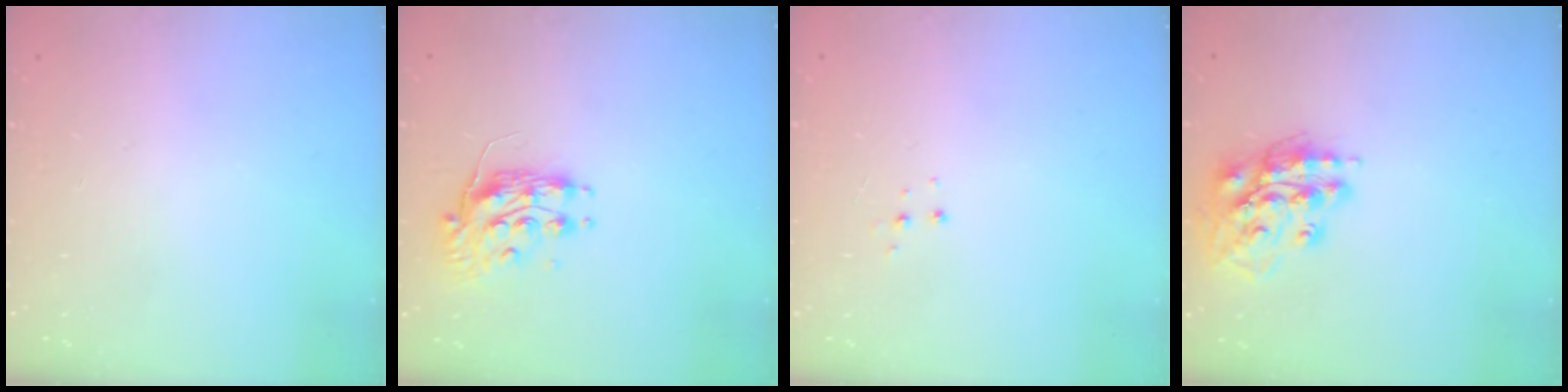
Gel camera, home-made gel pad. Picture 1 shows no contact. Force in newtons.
{"total": 8.5, "press": 8.5, "slide": 0.3}
{"total": 5.2, "press": 5.2, "slide": 0.3}
{"total": 15.4, "press": 15.3, "slide": 1.9}